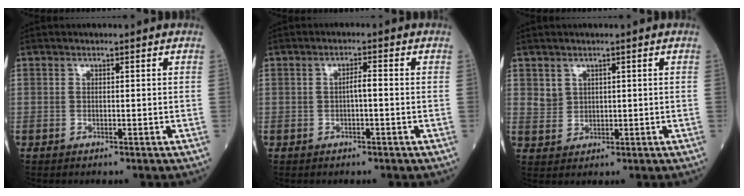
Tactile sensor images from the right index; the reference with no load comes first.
{"total": 1.8, "force": [-0.3, 0.3, 1.8], "torque": [-0.029, 0.004, -0.006]}
{"total": 2.4, "force": [1.2, 2.0, 0.5], "torque": [-0.009, 0.001, 0.026]}